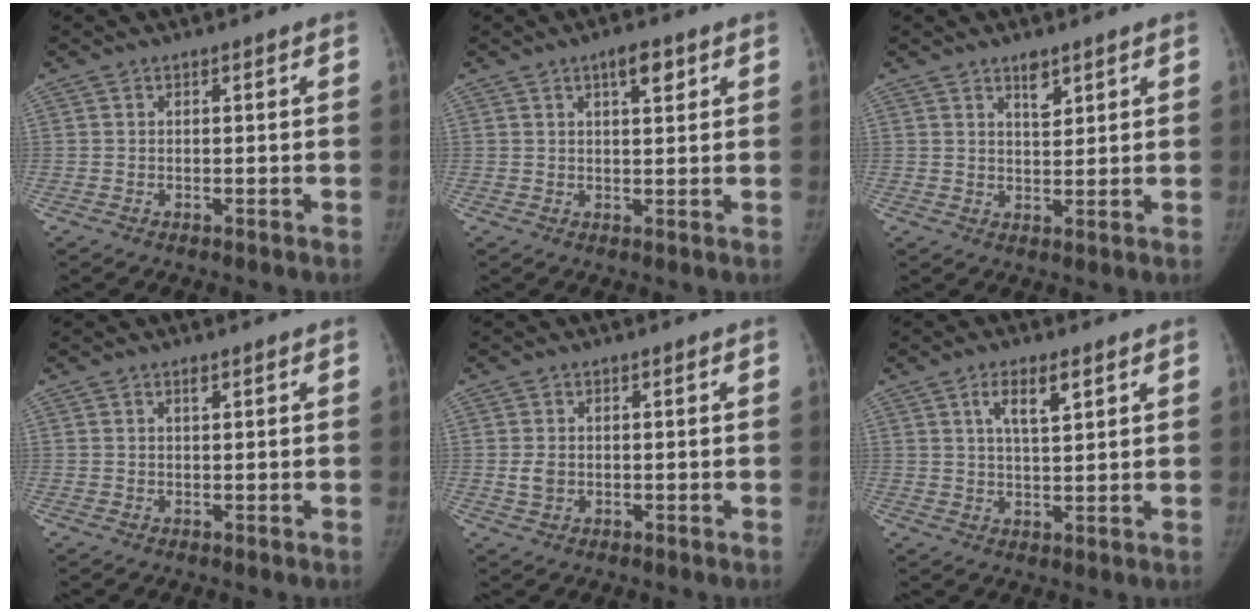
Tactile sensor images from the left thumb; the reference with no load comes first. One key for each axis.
{"total": 4.0, "fx": 2.1, "fy": 1.5, "fz": 3.1, "tx": -0.037, "ty": -0.008, "tz": 0.032}
{"total": 3.5, "fx": 2.3, "fy": 1.6, "fz": 2.1, "tx": -0.020, "ty": -0.016, "tz": 0.039}
{"total": 0.8, "fx": 0.5, "fy": 0.3, "fz": 0.5, "tx": -0.008, "ty": -0.001, "tz": 0.007}
{"total": 2.3, "fx": -0.1, "fy": 1.7, "fz": 1.5, "tx": -0.026, "ty": -0.002, "tz": -0.001}
{"total": 5.7, "fx": 2.8, "fy": 2.0, "fz": 4.5, "tx": -0.072, "ty": -0.013, "tz": 0.050}